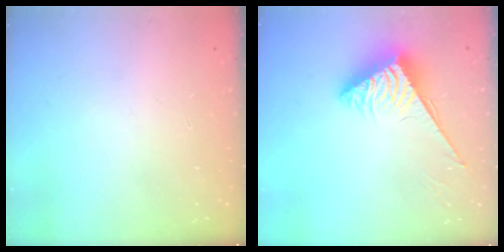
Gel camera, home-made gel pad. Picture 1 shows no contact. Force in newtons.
{"total": 3.9, "press": 3.9, "slide": 0.5}